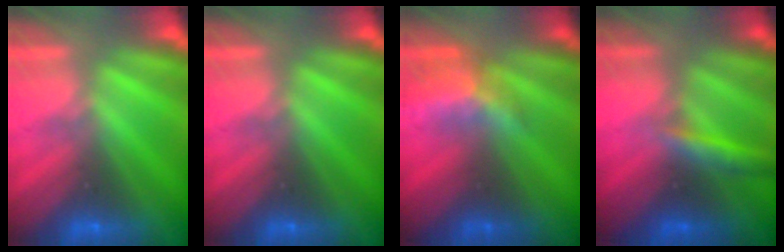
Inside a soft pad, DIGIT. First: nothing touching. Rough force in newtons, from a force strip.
{"total": 0.0}
{"total": 2.3}
{"total": 2.9}